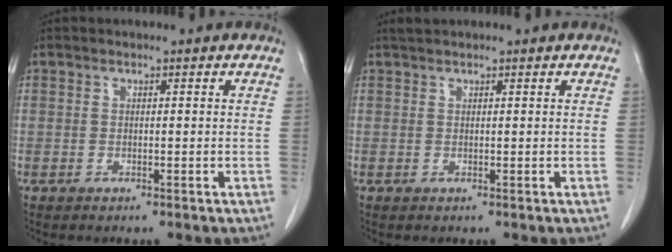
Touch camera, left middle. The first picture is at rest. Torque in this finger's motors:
{"motor_torque": [0.25, -0.21, -0.04, -0.01]}